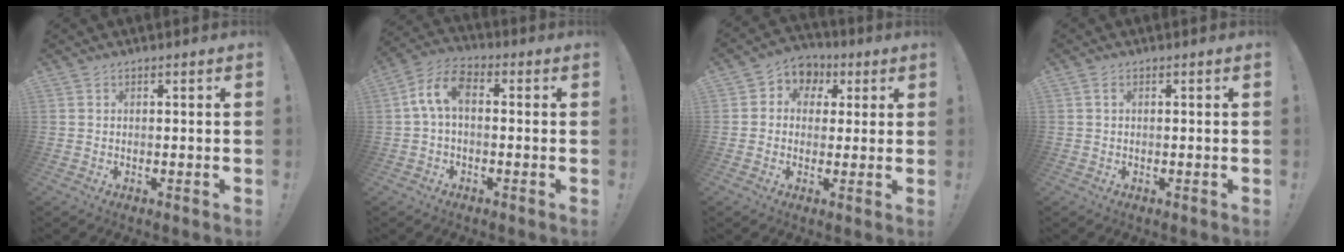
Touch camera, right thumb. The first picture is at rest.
{"total": 8.5, "force": [0.9, 4.9, 6.9], "torque": [-0.150, 0.008, 0.022]}
{"total": 6.3, "force": [0.4, 6.0, 2.0], "torque": [-0.029, 0.004, 0.013]}
{"total": 1.1, "force": [0.3, 0.7, 0.7], "torque": [-0.017, 0.004, 0.005]}